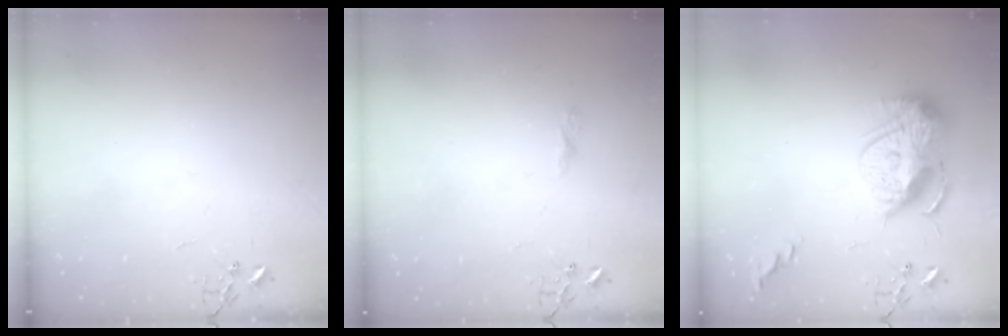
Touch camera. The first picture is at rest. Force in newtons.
{"total": 3.4, "press": 3.4, "slide": 0.5}
{"total": 15.6, "press": 15.6, "slide": 1.2}